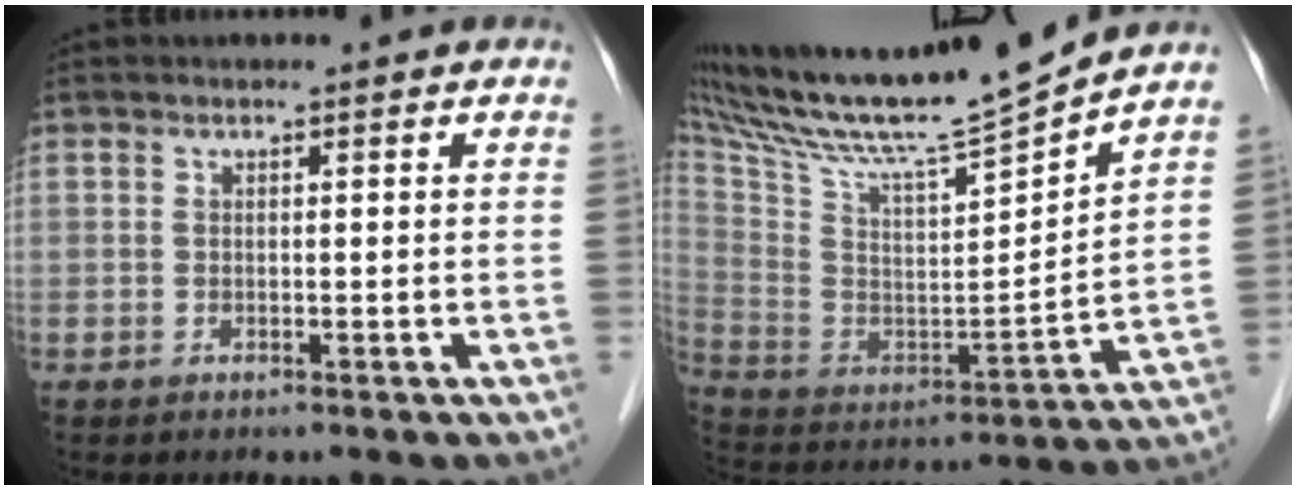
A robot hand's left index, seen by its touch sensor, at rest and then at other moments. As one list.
[{"total": 19.1, "force": [17.4, -1.2, 7.8], "torque": [-0.152, -0.034, 0.301]}]